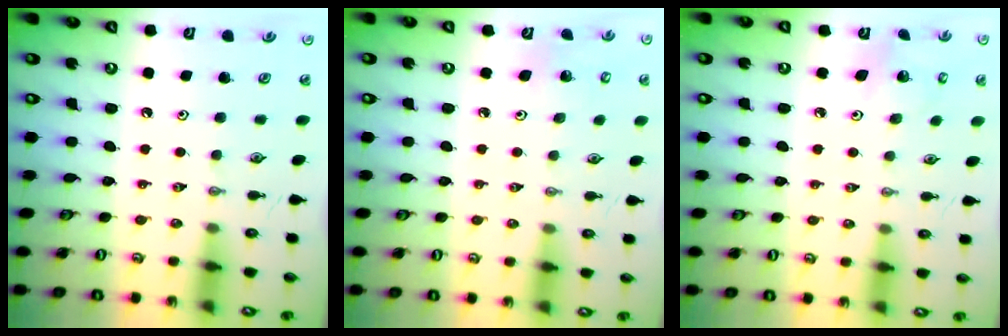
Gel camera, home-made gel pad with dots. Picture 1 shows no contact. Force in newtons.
{"total": 5.3, "press": 5.1, "slide": 1.3}
{"total": 3.7, "press": 3.6, "slide": 0.3}